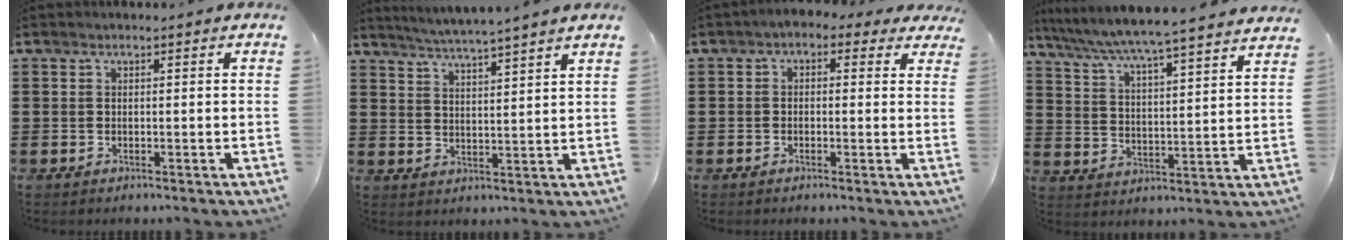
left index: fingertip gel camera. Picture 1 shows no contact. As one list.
[{"total": 3.9, "force": [3.6, -1.1, 1.0], "torque": [-0.031, -0.024, 0.061]}, {"total": 1.6, "force": [-0.5, 1.2, 1.0], "torque": [-0.024, 0.011, -0.014]}, {"total": 5.3, "force": [5.0, -0.9, 1.7], "torque": [-0.058, -0.041, 0.076]}]